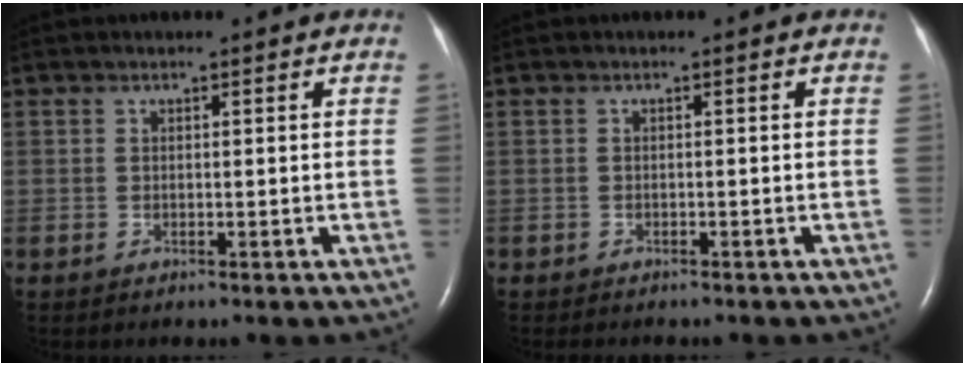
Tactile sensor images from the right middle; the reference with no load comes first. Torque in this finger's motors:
{"motor_torque": [-0.02, 0.03, 0.01, 0.01]}